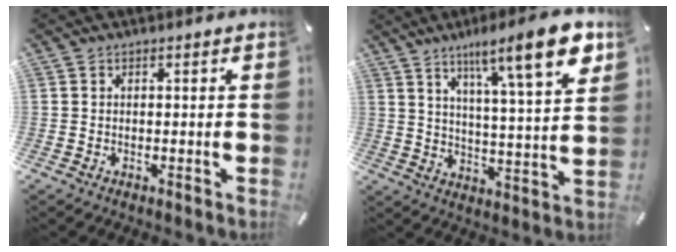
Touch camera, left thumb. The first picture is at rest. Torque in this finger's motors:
{"motor_torque": [2.13, 2.09, 1.42, -1.35, 0.16]}